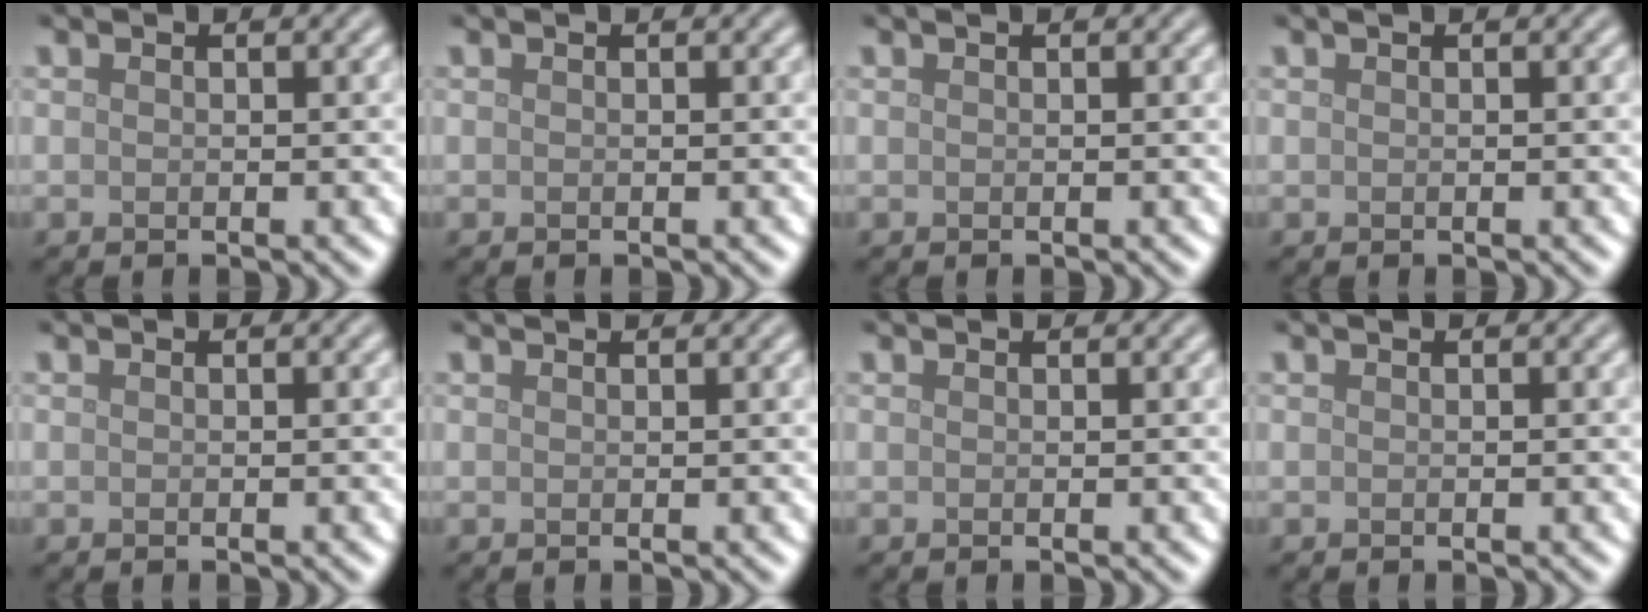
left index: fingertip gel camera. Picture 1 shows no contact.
{"total": 0.0}
{"total": 0.0}
{"total": 0.0}
{"total": 0.0}
{"total": 0.9, "force": [0.9, 0.1, 0.3], "torque": [-0.007, -0.003, 0.006]}
{"total": 0.6, "force": [0.6, 0.0, 0.1], "torque": [-0.004, -0.003, 0.006]}
{"total": 0.0}